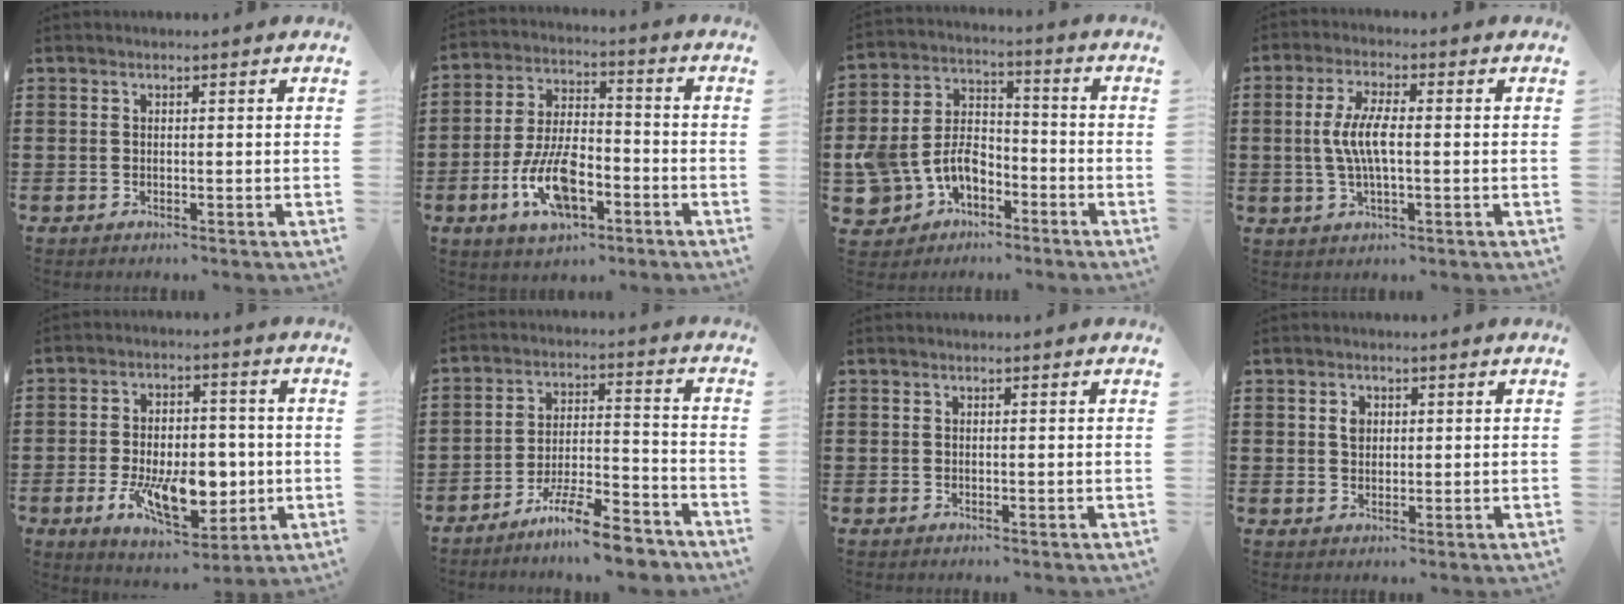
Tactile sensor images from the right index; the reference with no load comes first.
{"total": 10.6, "force": [-4.4, 4.9, 8.4], "torque": [-0.179, 0.004, -0.080]}
{"total": 8.0, "force": [-3.8, 5.8, 3.9], "torque": [-0.123, 0.006, -0.080]}
{"total": 6.0, "force": [-0.5, 1.7, 5.7], "torque": [-0.125, -0.005, -0.016]}
{"total": 12.6, "force": [-2.9, 6.9, 10.2], "torque": [-0.178, -0.004, -0.040]}
{"total": 10.5, "force": [-8.9, 1.3, 5.4], "torque": [-0.087, 0.028, -0.166]}
{"total": 0.0}
{"total": 2.1, "force": [0.6, 1.5, 1.3], "torque": [-0.029, 0.007, 0.010]}